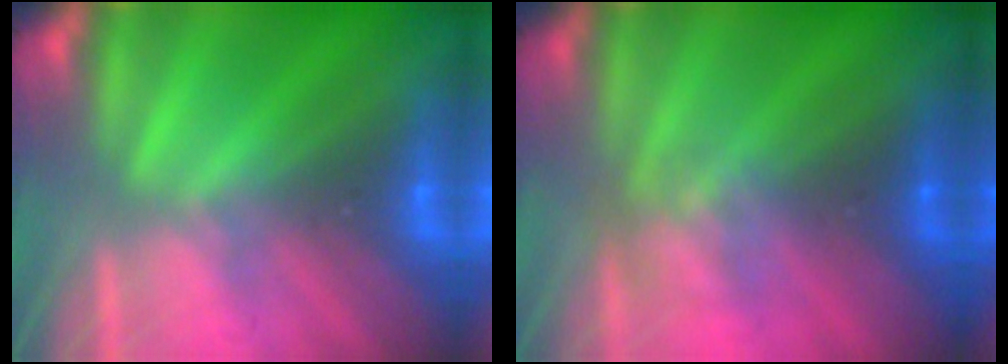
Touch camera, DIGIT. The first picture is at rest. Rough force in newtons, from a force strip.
{"total": 2.4}